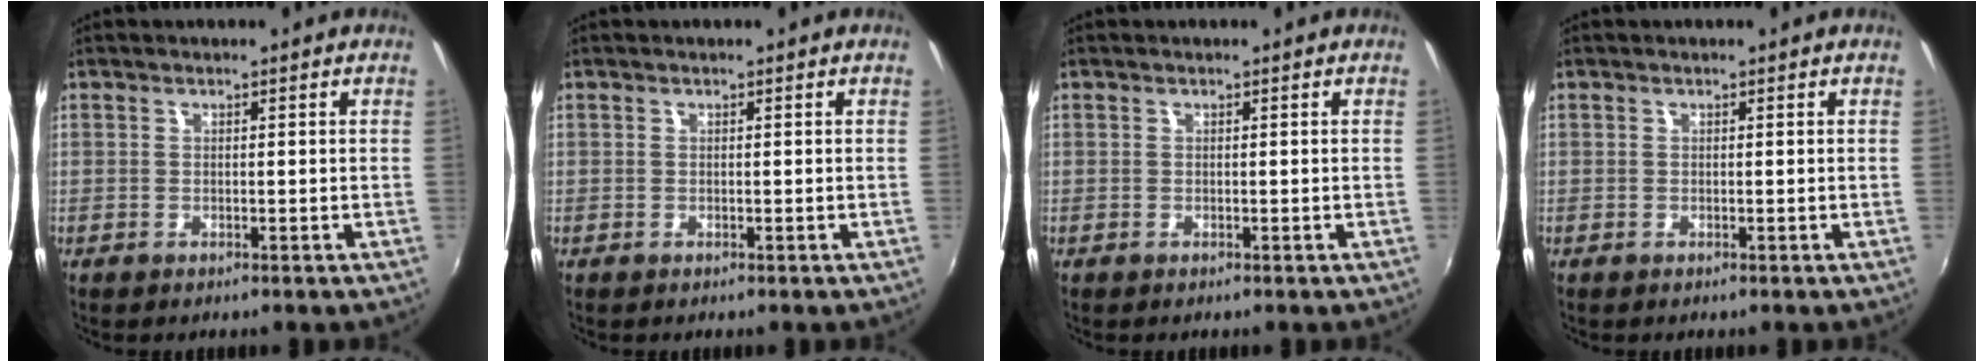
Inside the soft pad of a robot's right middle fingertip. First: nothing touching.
{"total": 0.0}
{"total": 0.0}
{"total": 0.0}